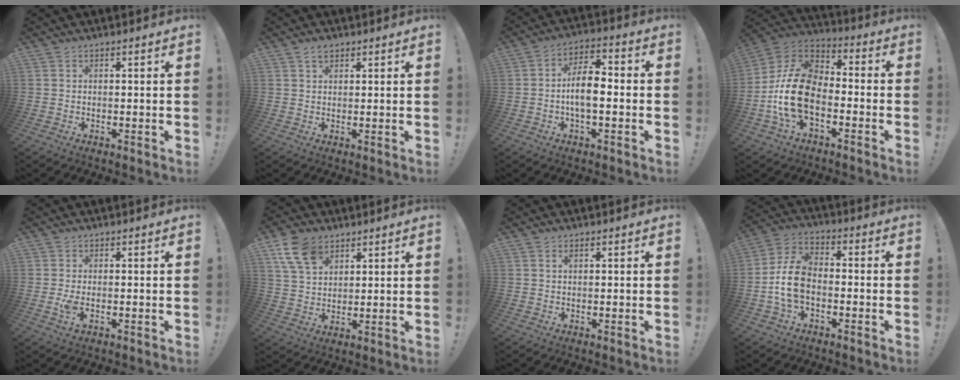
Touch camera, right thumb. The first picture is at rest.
{"total": 2.6, "force": [1.7, 1.4, 1.4], "torque": [-0.020, -0.001, 0.029]}
{"total": 9.7, "force": [-1.9, 4.5, 8.4], "torque": [-0.146, 0.013, -0.036]}
{"total": 18.2, "force": [-5.4, 11.6, 13.0], "torque": [-0.258, 0.041, -0.080]}
{"total": 2.9, "force": [-0.7, 1.0, 2.6], "torque": [-0.051, 0.000, -0.012]}
{"total": 10.4, "force": [5.8, 6.4, 5.8], "torque": [-0.111, -0.012, 0.116]}
{"total": 0.9, "force": [0.4, 0.3, 0.7], "torque": [-0.016, 0.001, 0.007]}
{"total": 11.1, "force": [-2.6, 7.3, 7.9], "torque": [-0.165, 0.018, -0.043]}